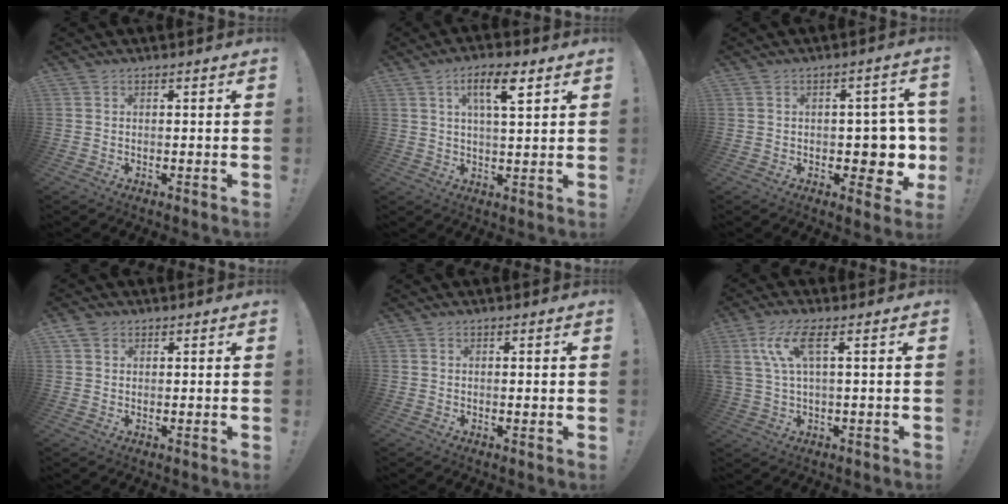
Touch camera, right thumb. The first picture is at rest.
{"total": 9.1, "force": [3.7, 2.7, 7.8], "torque": [-0.130, -0.001, 0.058]}
{"total": 7.1, "force": [-1.3, 5.0, 4.9], "torque": [-0.047, 0.004, -0.017]}
{"total": 2.9, "force": [1.8, 2.0, 0.9], "torque": [-0.007, -0.006, 0.032]}
{"total": 0.8, "force": [0.3, 0.1, 0.7], "torque": [-0.003, -0.004, 0.003]}
{"total": 9.3, "force": [3.0, 2.9, 8.3], "torque": [-0.169, 0.000, 0.058]}